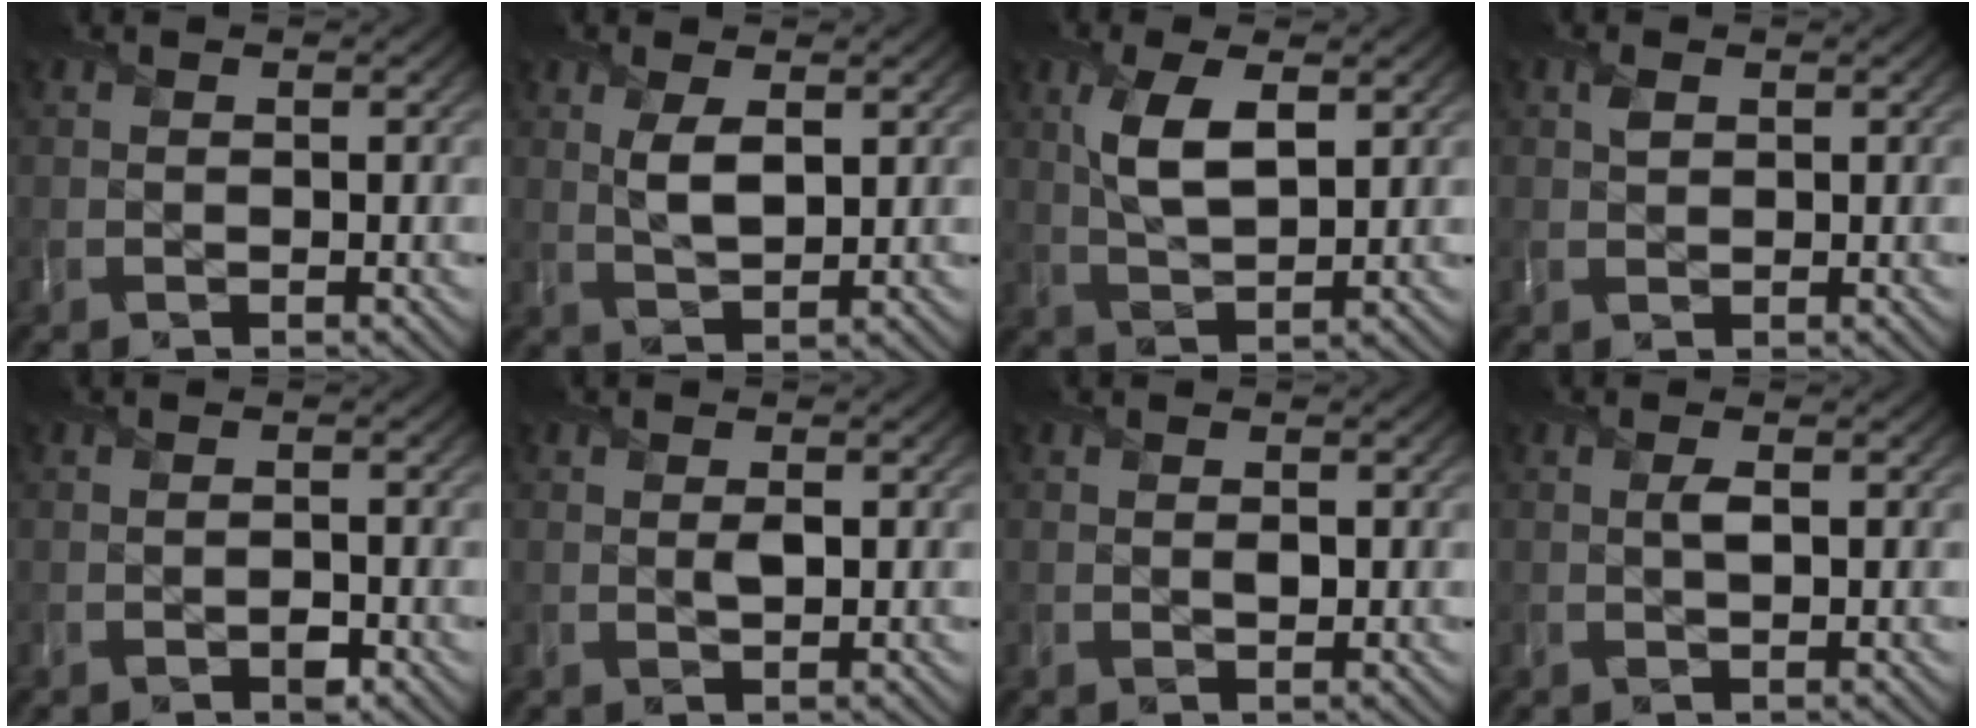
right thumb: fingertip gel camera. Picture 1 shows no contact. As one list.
[{"total": 3.7, "force": [1.2, 1.6, 3.0], "torque": [-0.069, -0.003, 0.027]}, {"total": 6.2, "force": [2.1, 2.6, 5.2], "torque": [-0.114, -0.002, 0.043]}, {"total": 1.1, "force": [0.7, 0.7, 0.6], "torque": [-0.014, 0.001, 0.013]}, {"total": 1.1, "force": [-0.7, 0.6, 0.5], "torque": [-0.008, -0.004, -0.011]}, {"total": 1.0, "force": [0.2, 0.5, 0.8], "torque": [-0.017, -0.004, 0.006]}, {"total": 0.6, "force": [0.1, 0.4, 0.3], "torque": [-0.006, -0.004, 0.002]}, {"total": 1.0, "force": [0.2, 0.3, 1.0], "torque": [-0.019, 0.001, 0.004]}]